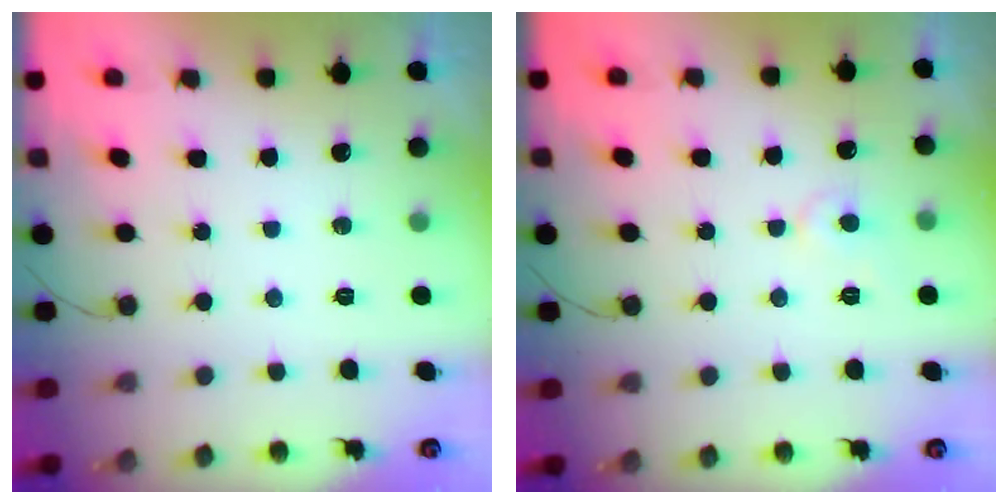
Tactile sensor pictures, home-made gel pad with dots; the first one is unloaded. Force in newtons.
{"total": 4.4, "press": 4.4, "slide": 0.1}